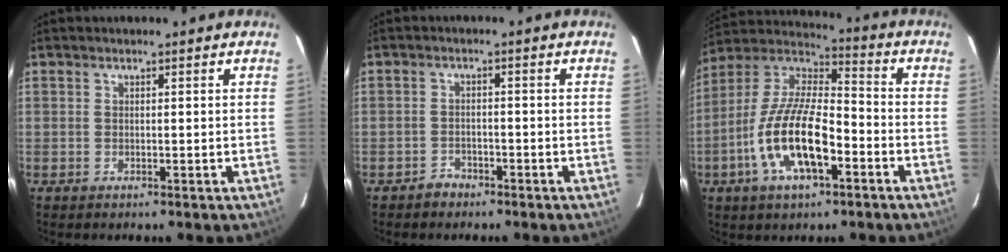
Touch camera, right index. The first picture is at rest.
{"total": 2.7, "force": [-2.1, 1.7, 0.1], "torque": [-0.005, 0.009, -0.034]}
{"total": 17.0, "force": [-6.4, 6.3, 14.4], "torque": [-0.293, -0.004, -0.124]}